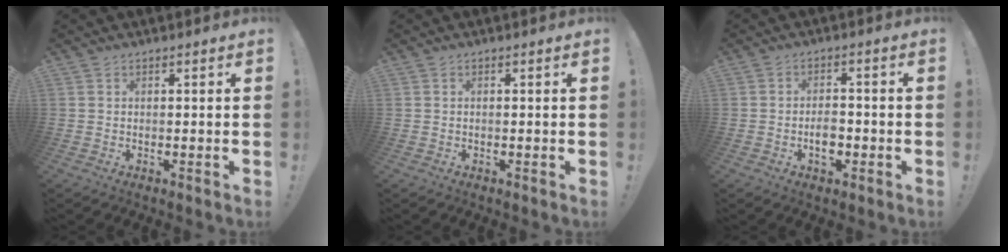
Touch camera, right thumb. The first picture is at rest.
{"total": 0.0}
{"total": 5.2, "force": [-2.1, 3.2, 3.5], "torque": [-0.055, 0.008, -0.039]}